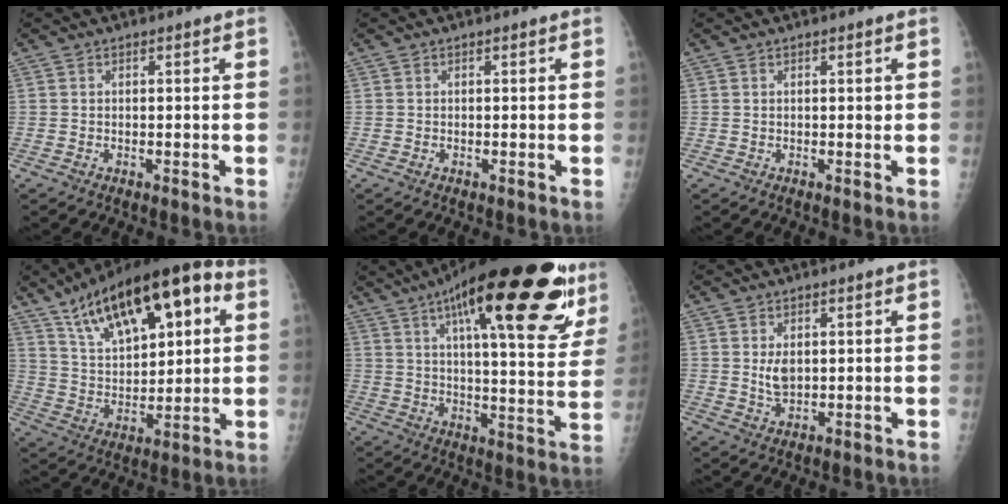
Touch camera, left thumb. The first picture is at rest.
{"total": 0.0}
{"total": 0.5, "force": [0.2, 0.3, 0.4], "torque": [0.000, 0.001, 0.001]}
{"total": 22.6, "force": [10.5, 9.5, 17.6], "torque": [-0.256, -0.010, 0.182]}
{"total": 31.6, "force": [17.1, 9.5, 24.8], "torque": [-0.324, -0.027, 0.248]}
{"total": 3.8, "force": [0.9, 2.2, 3.0], "torque": [-0.043, -0.011, 0.021]}